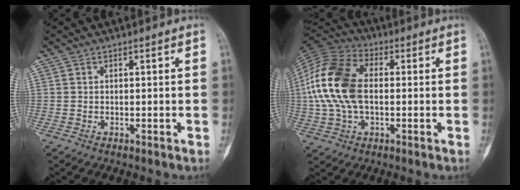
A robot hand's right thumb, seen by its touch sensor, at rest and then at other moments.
{"total": 16.5, "force": [0.6, 10.3, 12.9], "torque": [-0.270, 0.023, 0.006]}